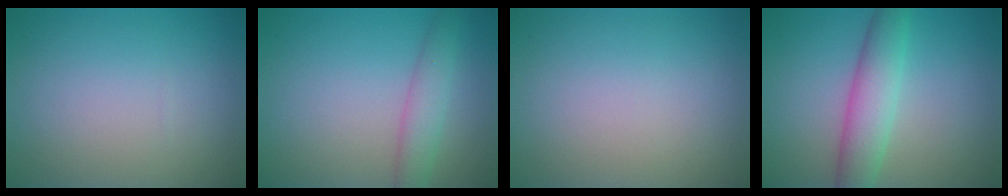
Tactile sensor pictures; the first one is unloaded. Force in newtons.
{"total": 2.7, "press": 2.7, "slide": 0.1}
{"total": 0.0}
{"total": 4.6, "press": 4.6, "slide": 0.0}